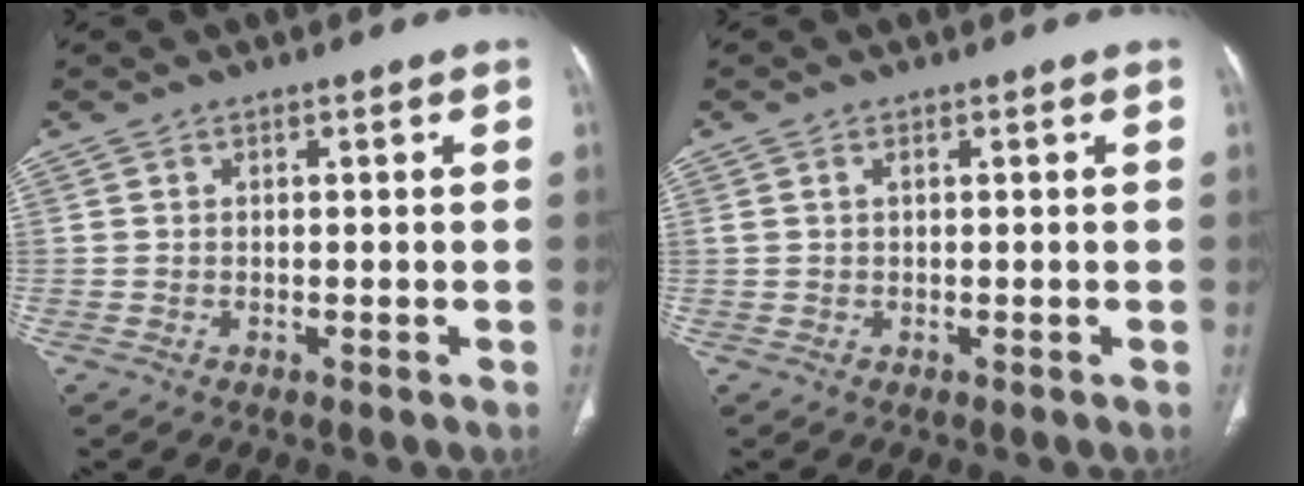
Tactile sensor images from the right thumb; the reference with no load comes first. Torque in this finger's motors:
{"motor_torque": [0.01, -0.32, 0.00, 0.66, 0.03]}